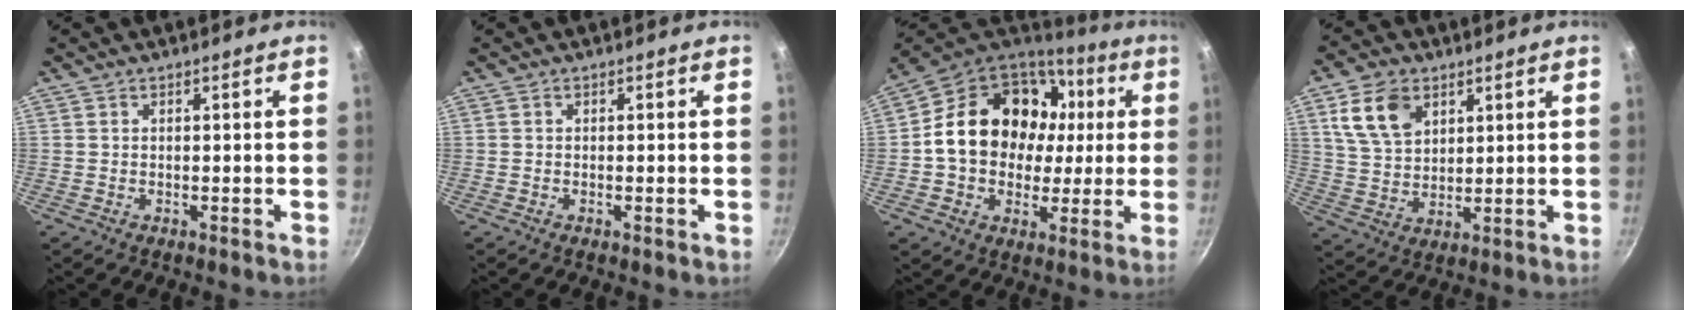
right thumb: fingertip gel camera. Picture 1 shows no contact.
{"total": 0.5, "force": [-0.2, 0.1, 0.5], "torque": [-0.009, 0.000, -0.005]}
{"total": 22.9, "force": [3.2, 17.9, 13.9], "torque": [-0.215, 0.034, 0.053]}
{"total": 10.6, "force": [4.8, 7.0, 6.2], "torque": [-0.099, -0.014, 0.096]}